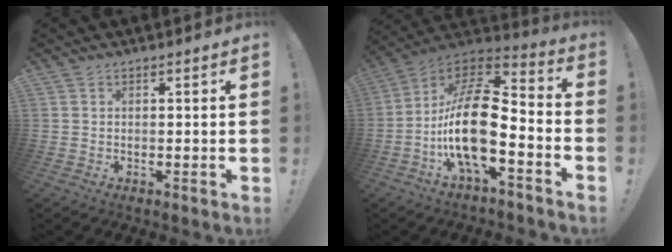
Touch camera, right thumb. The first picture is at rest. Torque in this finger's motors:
{"motor_torque": [2.52, 2.47, 0.30, -0.18, 0.29]}